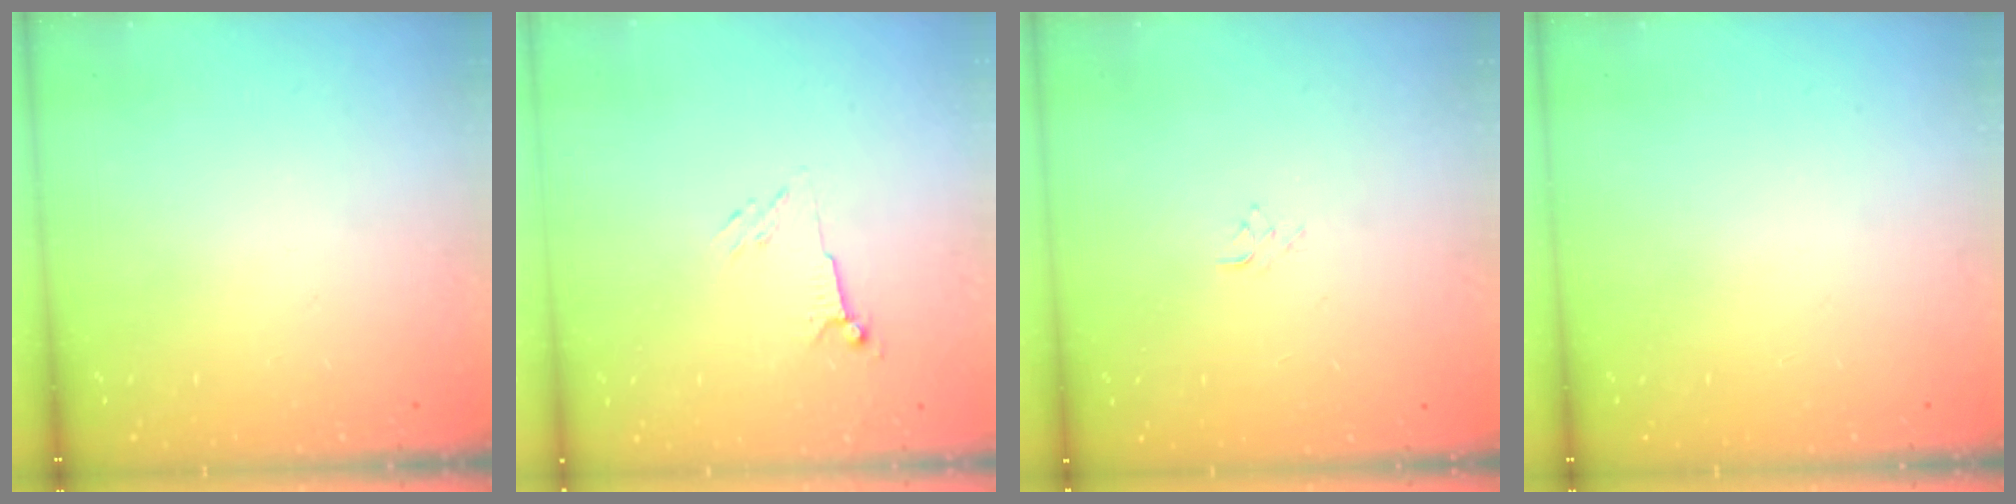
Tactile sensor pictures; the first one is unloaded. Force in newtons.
{"total": 4.5, "press": 4.4, "slide": 1.0}
{"total": 3.7, "press": 3.7, "slide": 0.1}
{"total": 0.0}